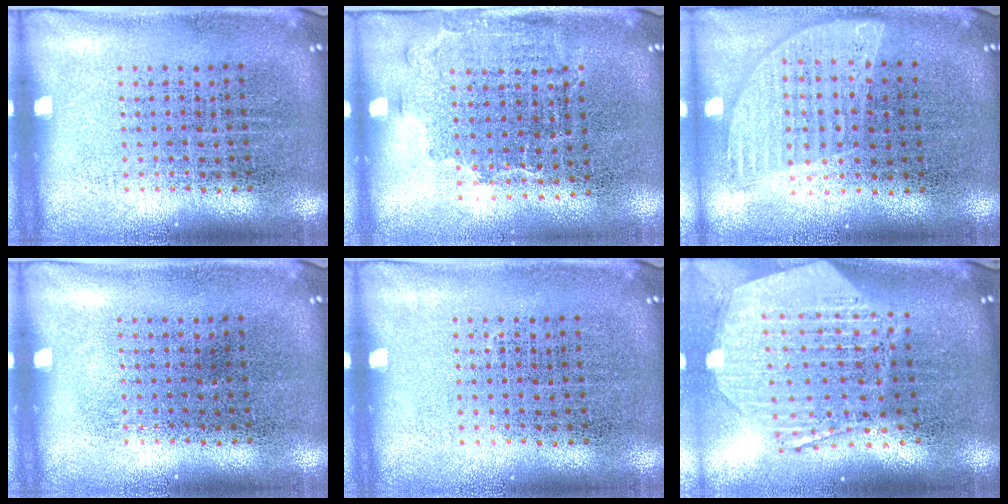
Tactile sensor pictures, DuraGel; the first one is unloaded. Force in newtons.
{"total": 1.6, "press": 1.3, "slide": 1.0}
{"total": 0.9, "press": 0.8, "slide": 0.3}
{"total": 0.0}
{"total": 0.0}
{"total": 2.9, "press": 2.3, "slide": 1.8}